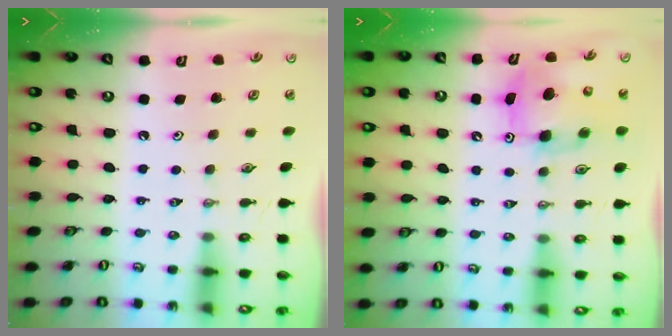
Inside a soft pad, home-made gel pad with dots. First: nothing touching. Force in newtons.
{"total": 8.2, "press": 8.0, "slide": 1.8}